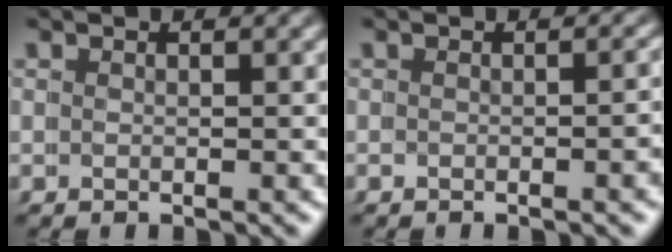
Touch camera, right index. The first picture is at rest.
{"total": 1.9, "force": [-0.6, 0.0, 1.9], "torque": [-0.009, 0.009, -0.014]}